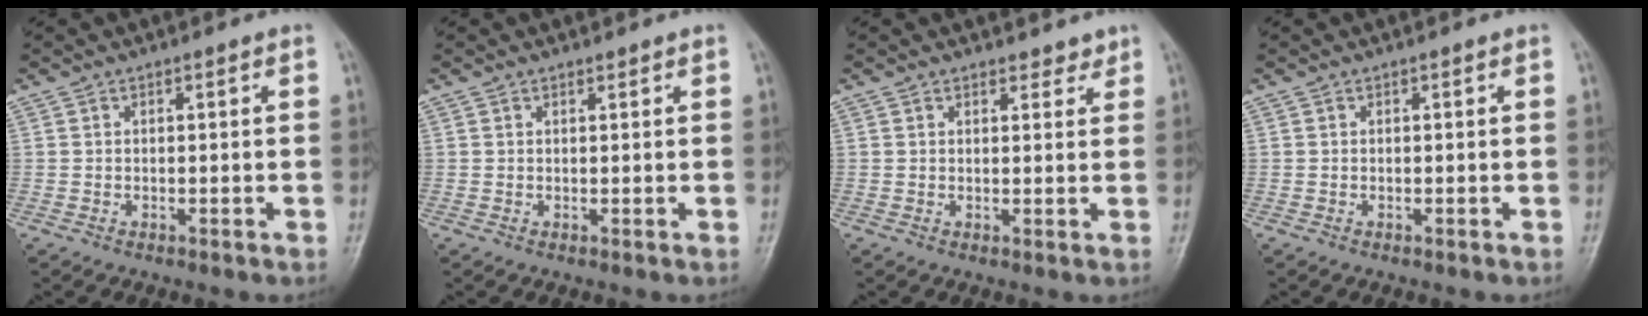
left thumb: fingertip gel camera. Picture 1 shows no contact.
{"total": 0.5, "force": [0.5, 0.2, 0.1], "torque": [-0.006, -0.004, 0.007]}
{"total": 2.3, "force": [1.9, 1.1, 0.4], "torque": [0.013, -0.012, 0.022]}
{"total": 0.0}